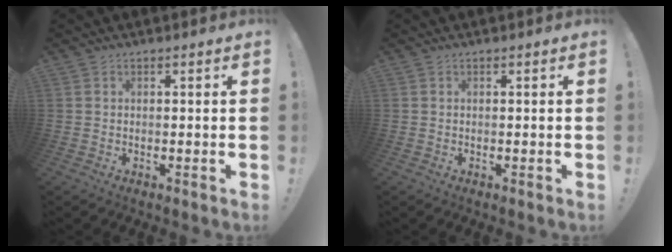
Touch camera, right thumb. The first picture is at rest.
{"total": 0.0}